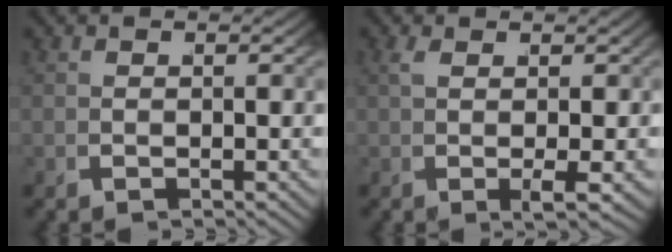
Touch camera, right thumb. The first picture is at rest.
{"total": 1.8, "force": [0.2, 0.2, 1.8], "torque": [-0.029, 0.003, 0.007]}